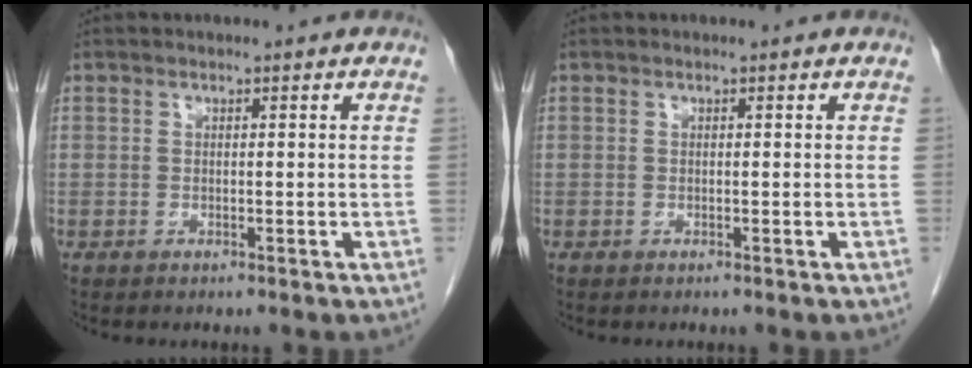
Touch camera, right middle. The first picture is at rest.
{"total": 0.0}